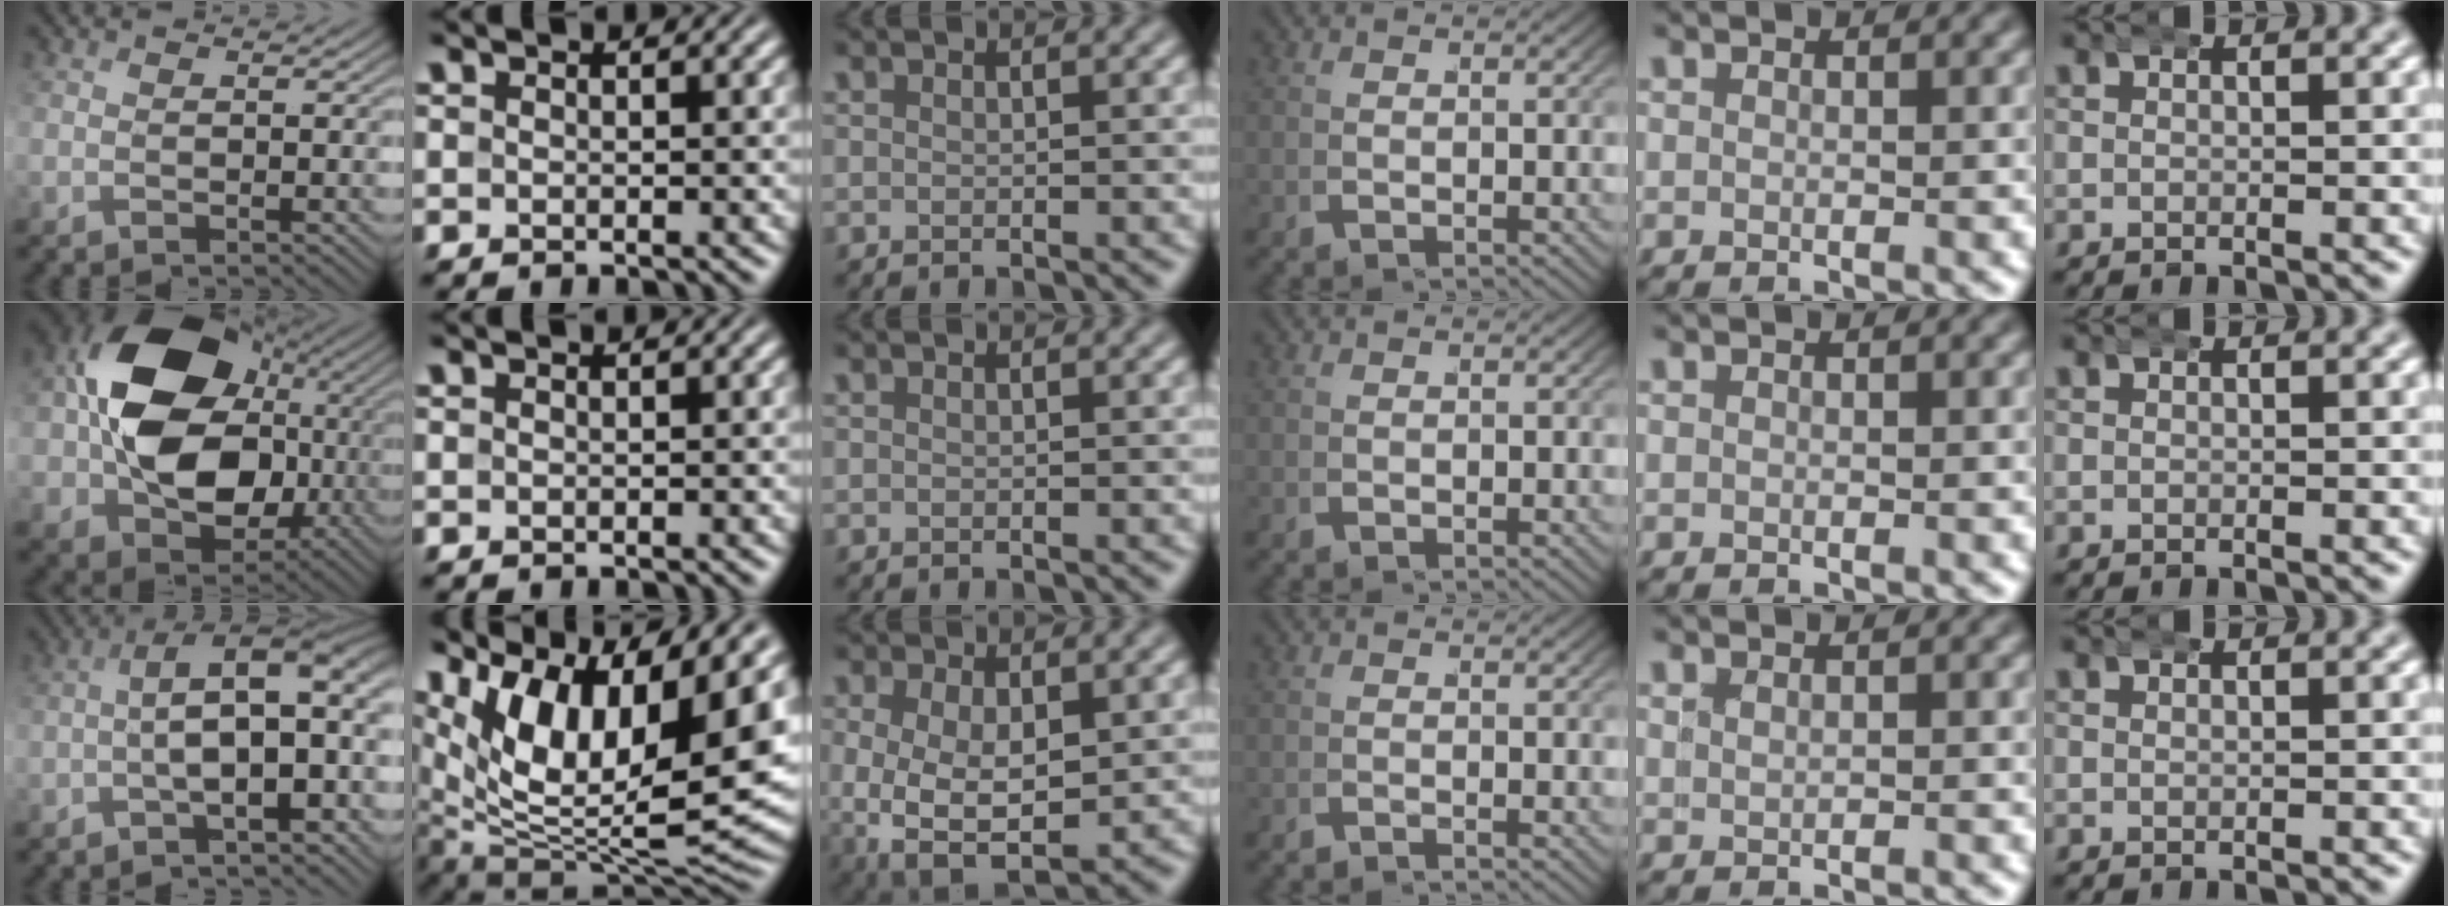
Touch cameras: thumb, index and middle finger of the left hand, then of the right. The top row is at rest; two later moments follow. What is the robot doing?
{"motion": "wrap", "object": "bandana"}